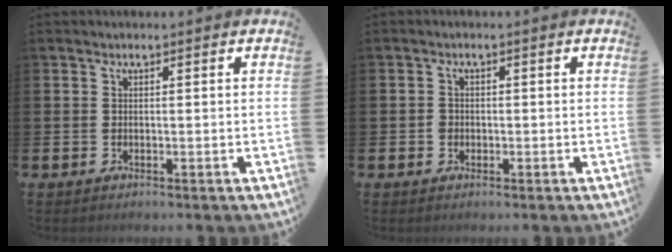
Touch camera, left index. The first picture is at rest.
{"total": 1.3, "force": [-0.2, 1.3, 0.2], "torque": [-0.007, 0.009, -0.006]}